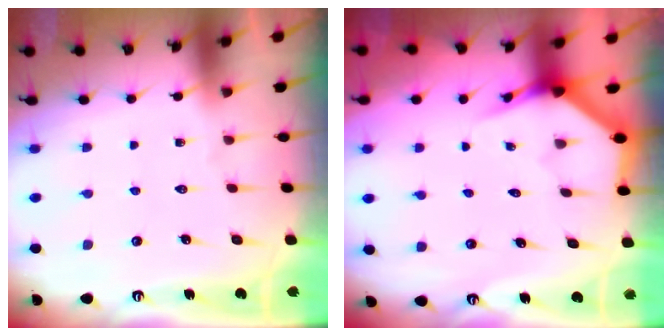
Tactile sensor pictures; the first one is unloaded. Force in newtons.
{"total": 4.0, "press": 4.0, "slide": 0.2}